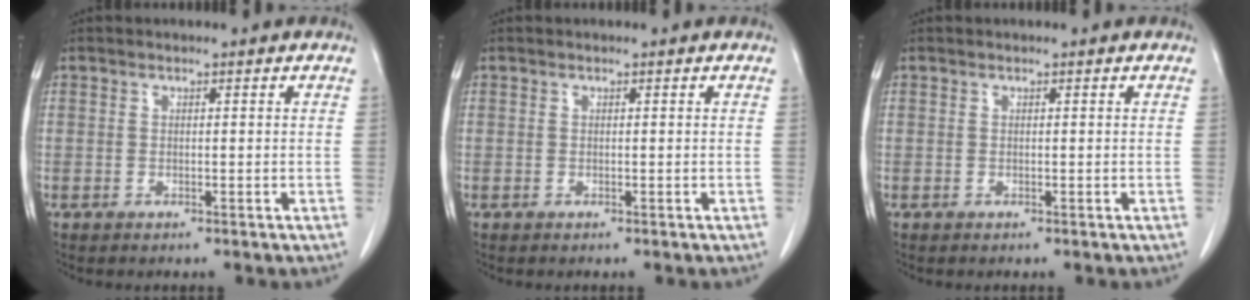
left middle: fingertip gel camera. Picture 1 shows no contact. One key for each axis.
{"total": 0.0}
{"total": 0.0}